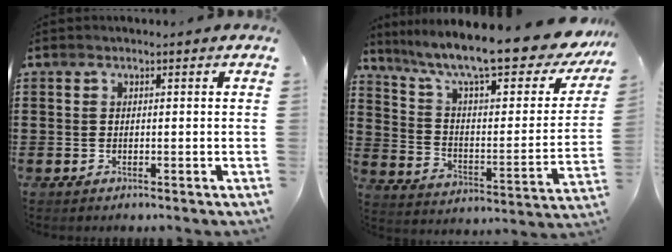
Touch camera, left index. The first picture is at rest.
{"total": 12.9, "force": [10.1, 1.1, 7.8], "torque": [-0.160, -0.073, 0.165]}